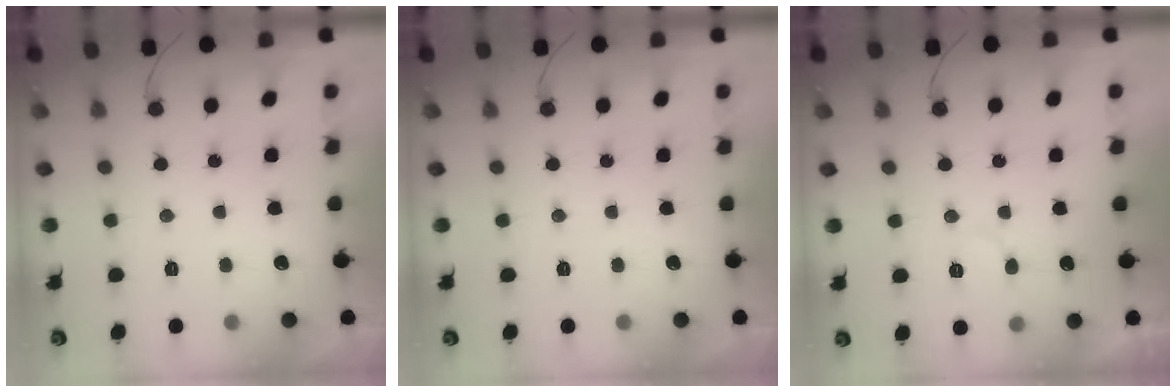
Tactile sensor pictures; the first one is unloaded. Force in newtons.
{"total": 0.0}
{"total": 7.2, "press": 7.2, "slide": 0.6}